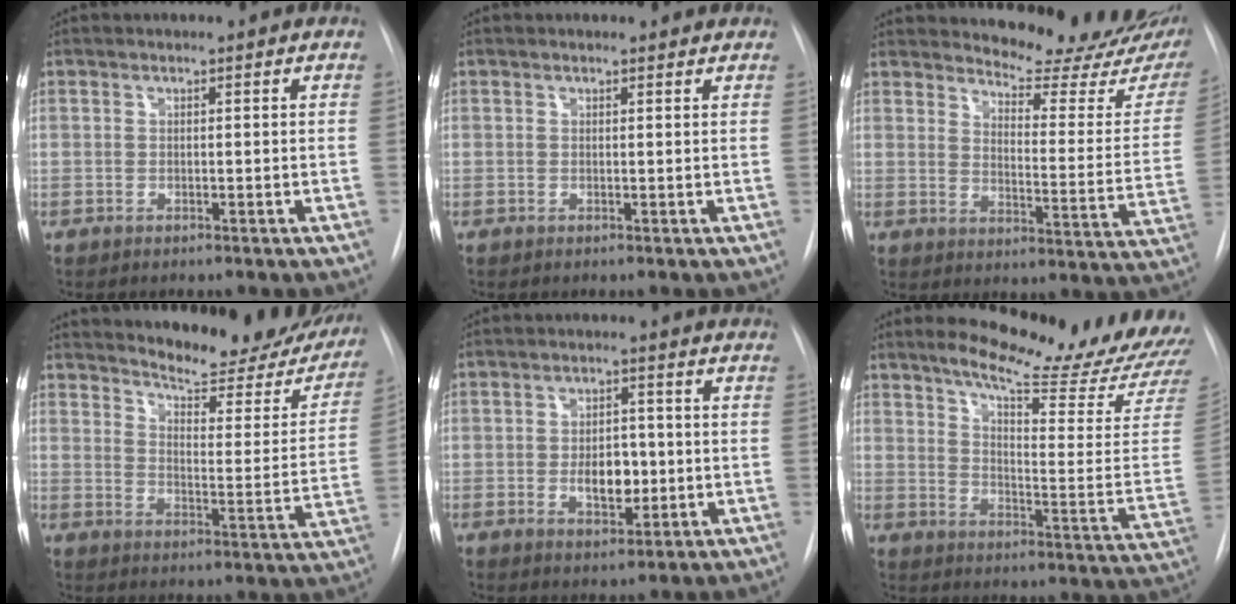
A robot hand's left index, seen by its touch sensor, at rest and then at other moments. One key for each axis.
{"total": 2.1, "fx": 2.0, "fy": 0.5, "fz": 0.3, "tx": -0.012, "ty": 0.008, "tz": 0.016}
{"total": 19.3, "fx": 17.8, "fy": 3.3, "fz": 6.8, "tx": -0.081, "ty": -0.095, "tz": 0.208}
{"total": 21.2, "fx": 19.4, "fy": 4.9, "fz": 7.3, "tx": -0.088, "ty": -0.061, "tz": 0.237}
{"total": 5.8, "fx": -0.8, "fy": 3.2, "fz": 4.7, "tx": -0.073, "ty": 0.003, "tz": -0.006}
{"total": 21.1, "fx": 19.2, "fy": 1.2, "fz": 8.7, "tx": -0.130, "ty": -0.104, "tz": 0.243}